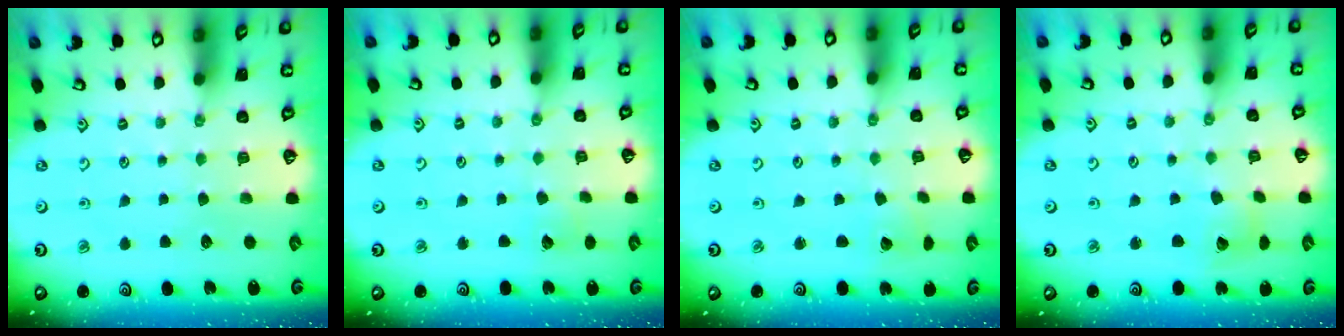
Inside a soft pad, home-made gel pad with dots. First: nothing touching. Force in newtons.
{"total": 2.8, "press": 2.7, "slide": 0.3}
{"total": 2.4, "press": 2.4, "slide": 0.2}
{"total": 5.3, "press": 5.2, "slide": 0.6}